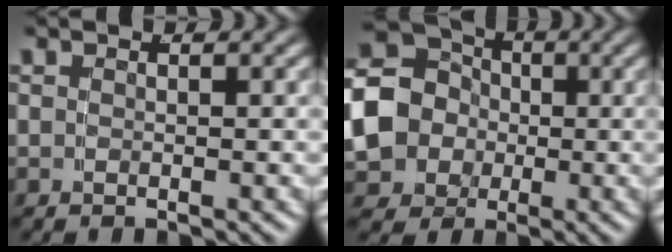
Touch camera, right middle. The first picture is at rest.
{"total": 12.8, "force": [0.3, 11.2, 6.3], "torque": [-0.149, -0.032, 0.002]}